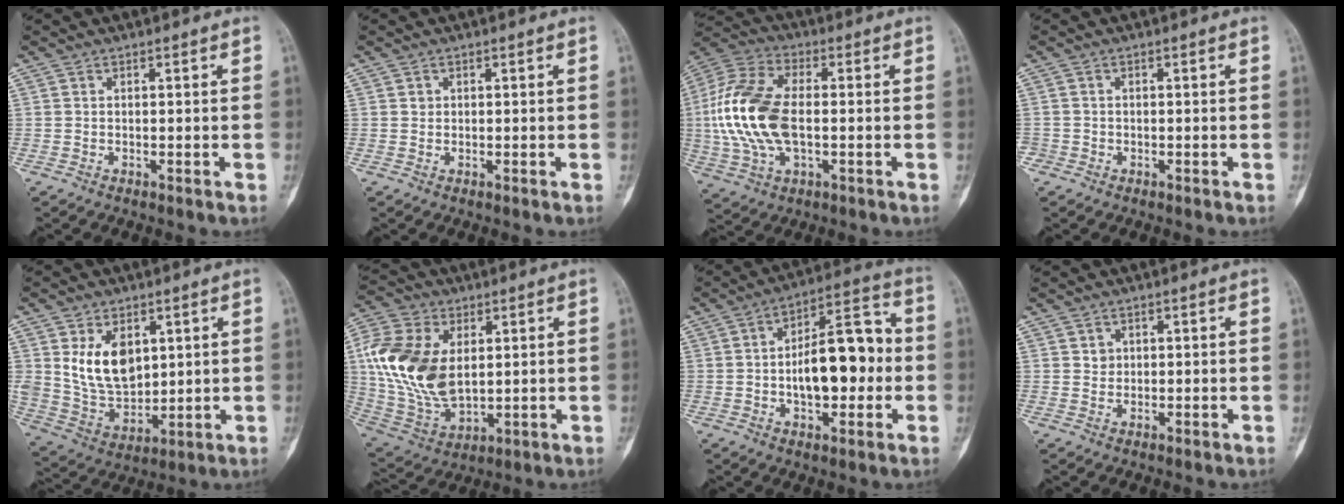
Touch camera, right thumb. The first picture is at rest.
{"total": 0.7, "force": [0.2, 0.7, 0.2], "torque": [0.002, 0.002, 0.004]}
{"total": 18.0, "force": [-0.6, 9.8, 15.0], "torque": [-0.328, 0.014, -0.011]}
{"total": 1.3, "force": [-0.7, 1.1, 0.0], "torque": [0.005, 0.006, -0.018]}
{"total": 12.3, "force": [3.9, 8.2, 8.3], "torque": [-0.122, -0.025, 0.092]}
{"total": 19.1, "force": [3.0, 12.1, 14.5], "torque": [-0.288, -0.012, 0.065]}
{"total": 15.7, "force": [-1.0, 7.8, 13.6], "torque": [-0.180, 0.035, -0.020]}
{"total": 1.6, "force": [0.6, 1.4, 0.4], "torque": [0.002, -0.001, 0.008]}